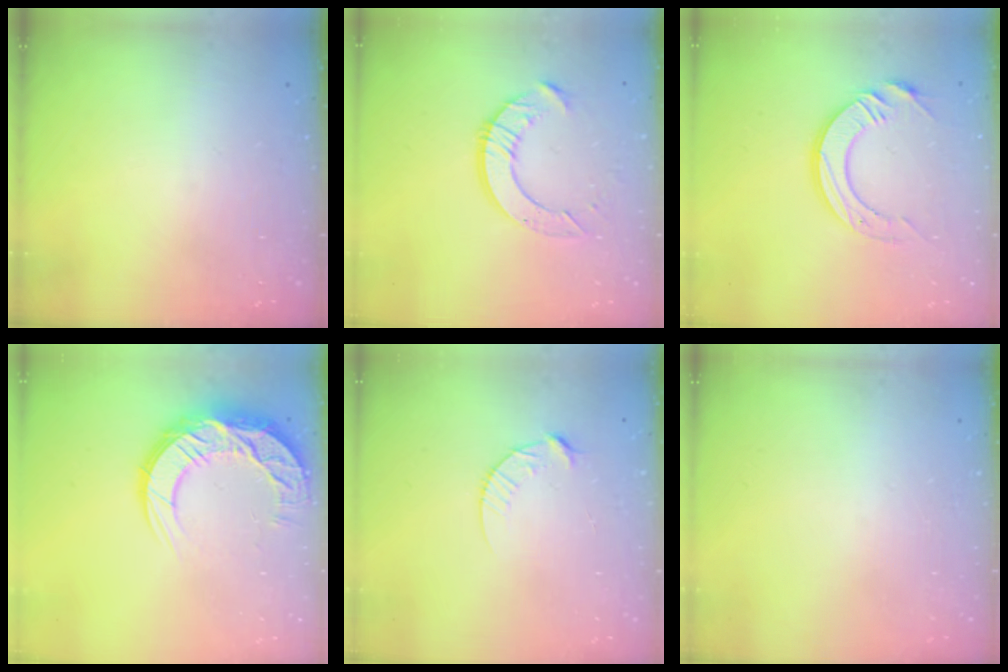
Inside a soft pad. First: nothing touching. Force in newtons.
{"total": 9.6, "press": 9.6, "slide": 1.0}
{"total": 12.8, "press": 12.7, "slide": 1.2}
{"total": 14.8, "press": 14.8, "slide": 1.0}
{"total": 6.6, "press": 6.6, "slide": 0.7}
{"total": 0.0}